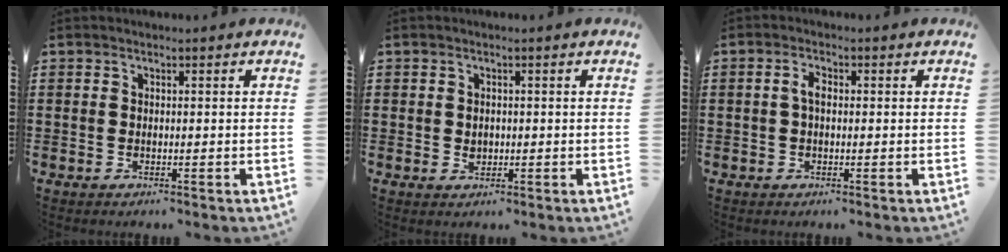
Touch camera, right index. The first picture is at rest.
{"total": 1.1, "force": [0.1, 1.0, 0.6], "torque": [-0.013, 0.007, 0.000]}
{"total": 2.4, "force": [0.0, 1.1, 2.2], "torque": [-0.050, 0.001, -0.003]}